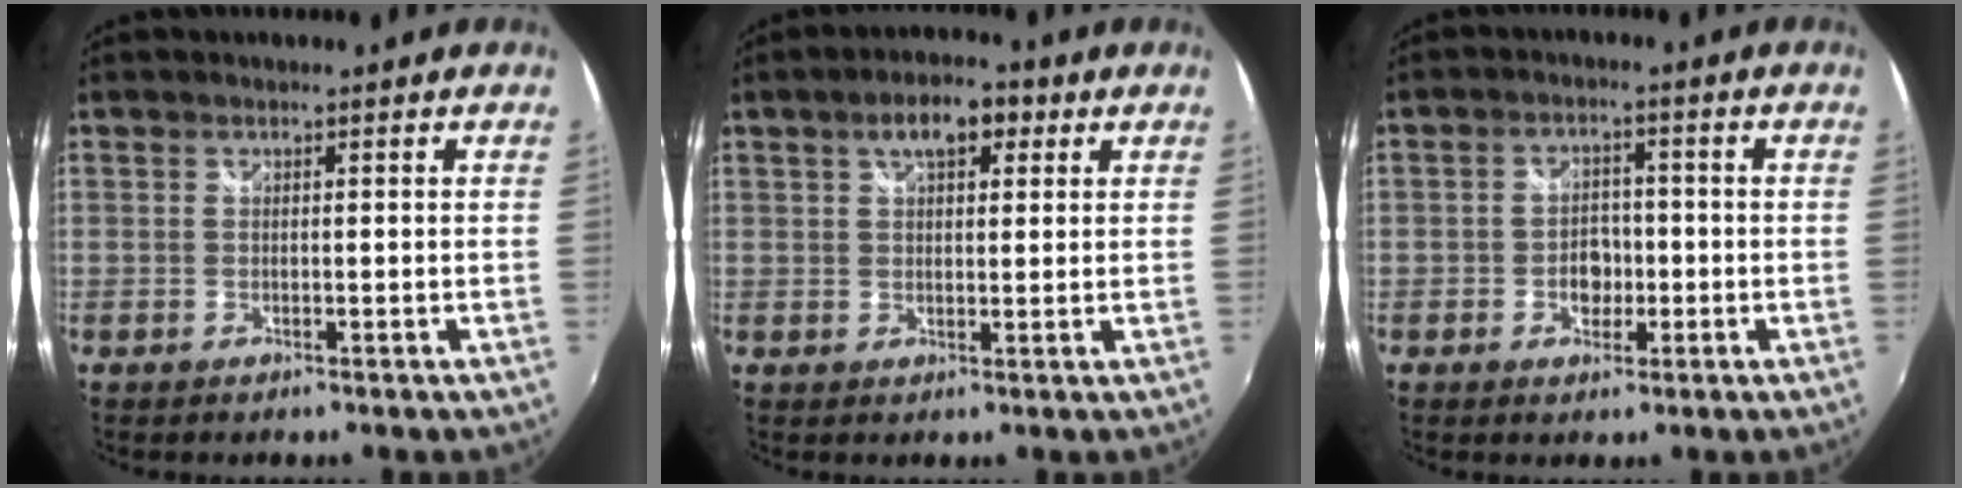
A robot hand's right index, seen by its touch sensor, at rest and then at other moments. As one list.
[{"total": 6.5, "force": [3.0, 3.2, 4.8], "torque": [-0.082, 0.021, 0.045]}, {"total": 4.4, "force": [-1.4, 3.4, 2.4], "torque": [-0.044, 0.007, -0.019]}]